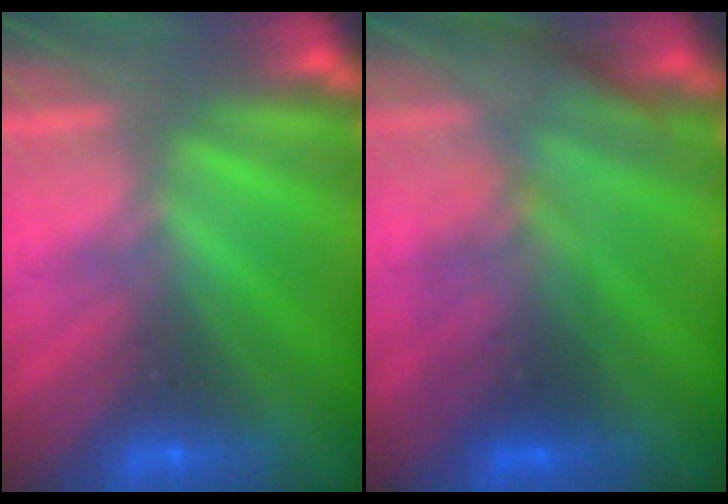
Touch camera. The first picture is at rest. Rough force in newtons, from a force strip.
{"total": 2.8}